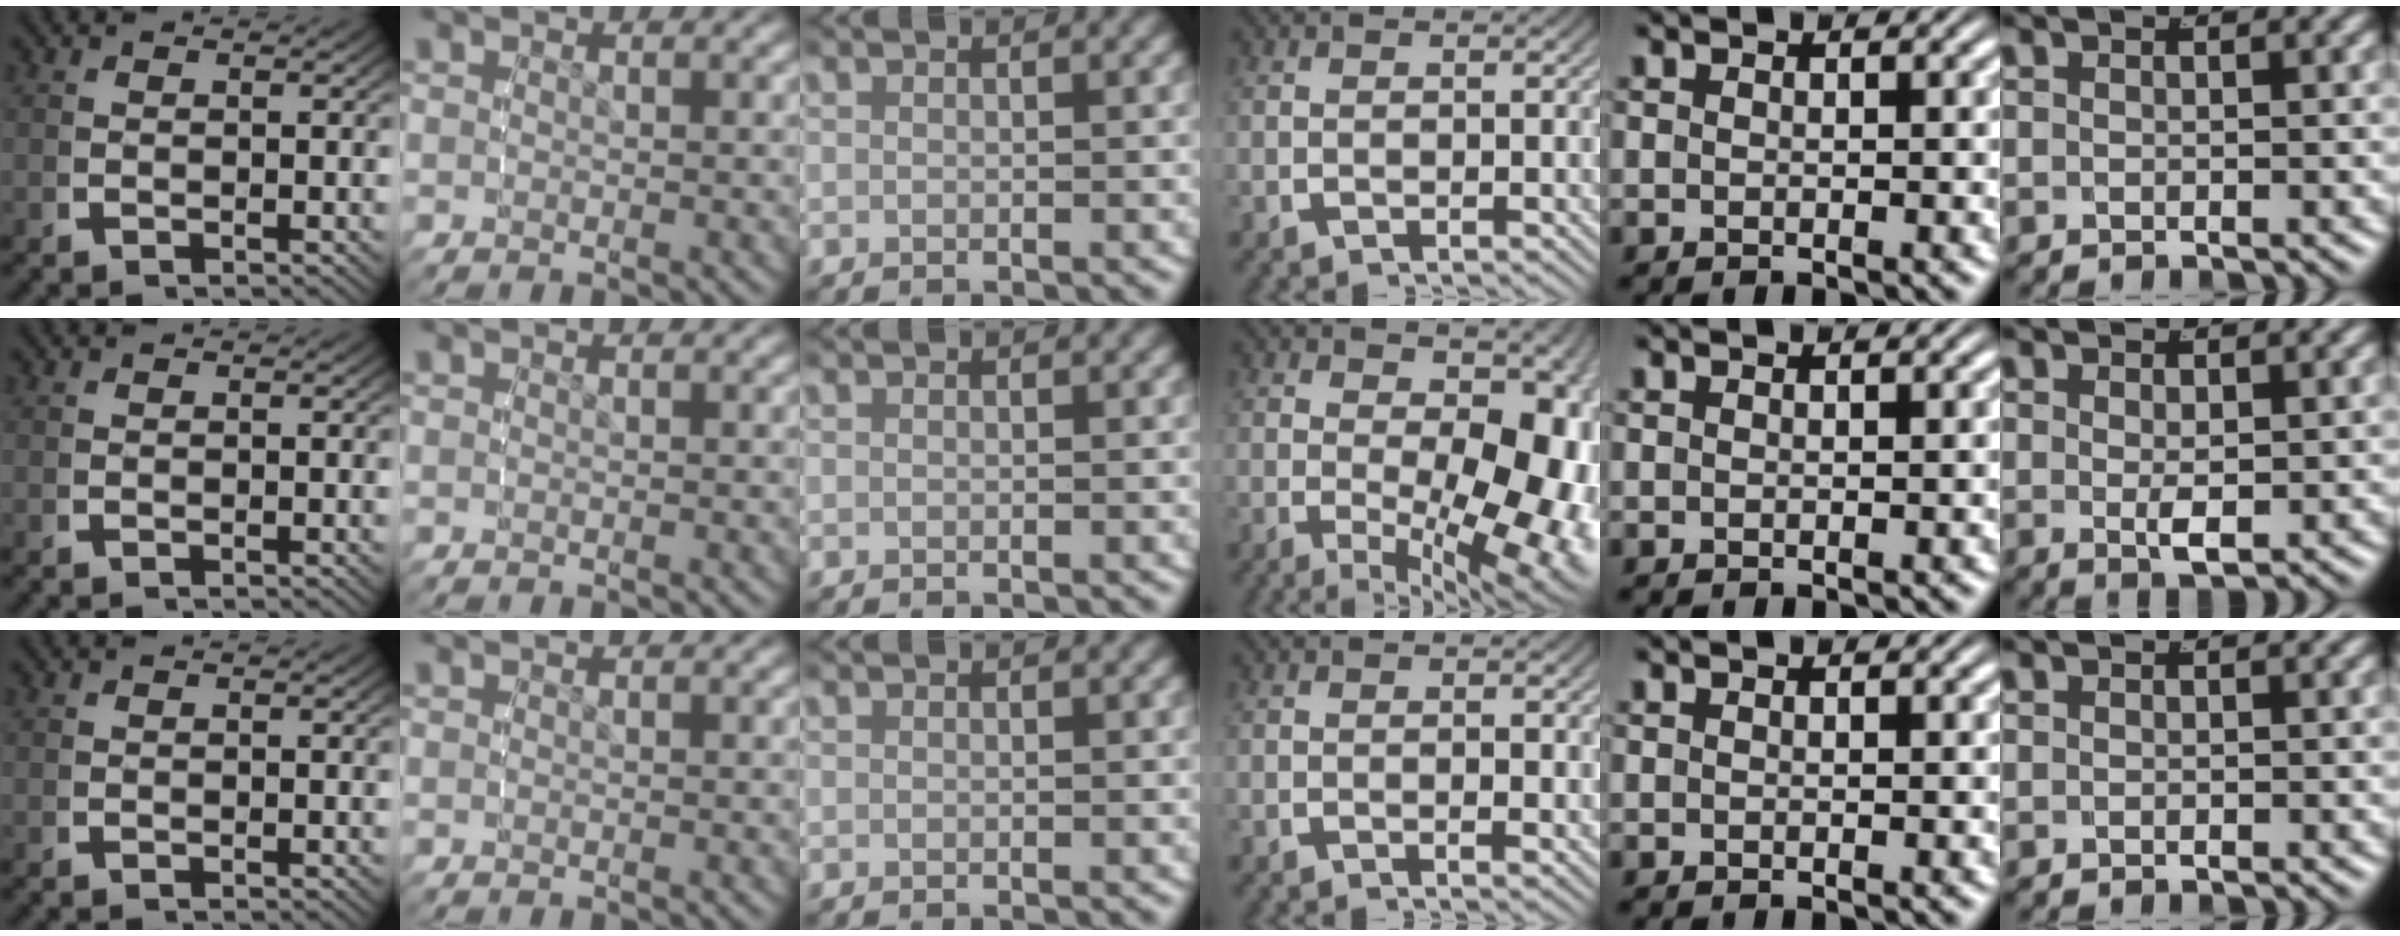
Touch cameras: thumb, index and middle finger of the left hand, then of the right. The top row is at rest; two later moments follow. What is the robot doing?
{"motion": "lift_and_place", "object": "toy banana"}